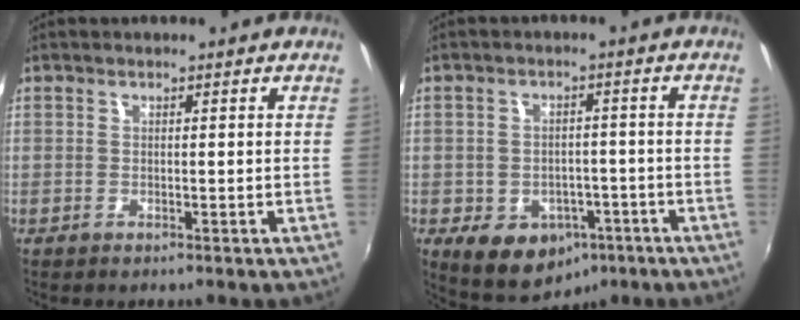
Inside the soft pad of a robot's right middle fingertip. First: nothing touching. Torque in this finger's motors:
{"motor_torque": [1.04, -0.89, 0.12, 0.05]}